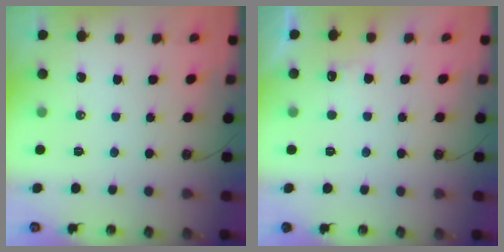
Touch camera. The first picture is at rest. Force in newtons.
{"total": 5.8, "press": 5.6, "slide": 1.2}